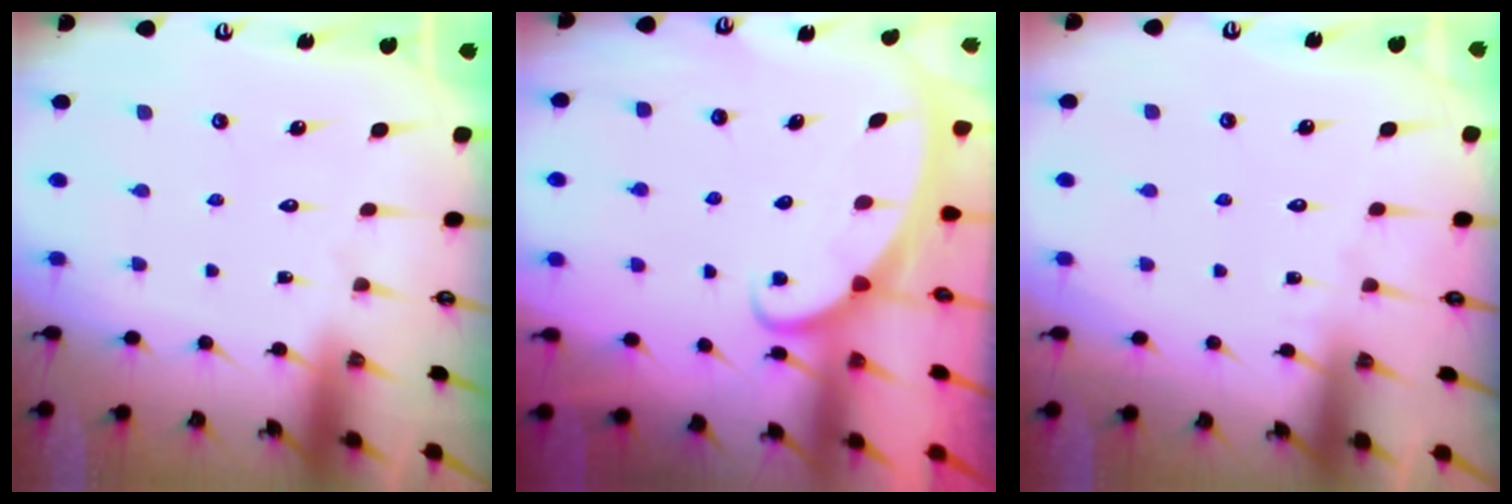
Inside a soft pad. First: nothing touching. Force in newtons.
{"total": 2.5, "press": 2.5, "slide": 0.3}
{"total": 1.8, "press": 1.7, "slide": 0.3}